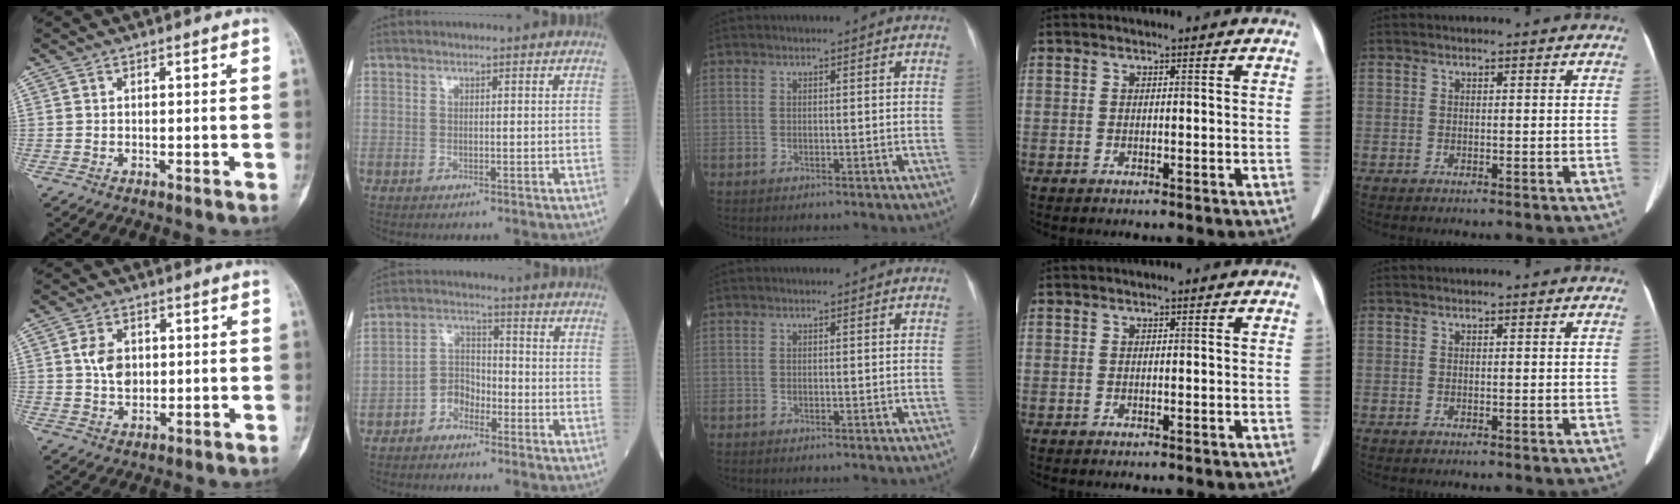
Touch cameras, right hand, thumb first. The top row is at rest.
{"thumb": {"total": 4.3, "force": [0.5, 3.2, 2.8], "torque": [-0.037, -0.002, 0.010]}, "index": {"total": 3.7, "force": [-2.5, 2.3, 1.5], "torque": [-0.024, 0.008, -0.051]}}